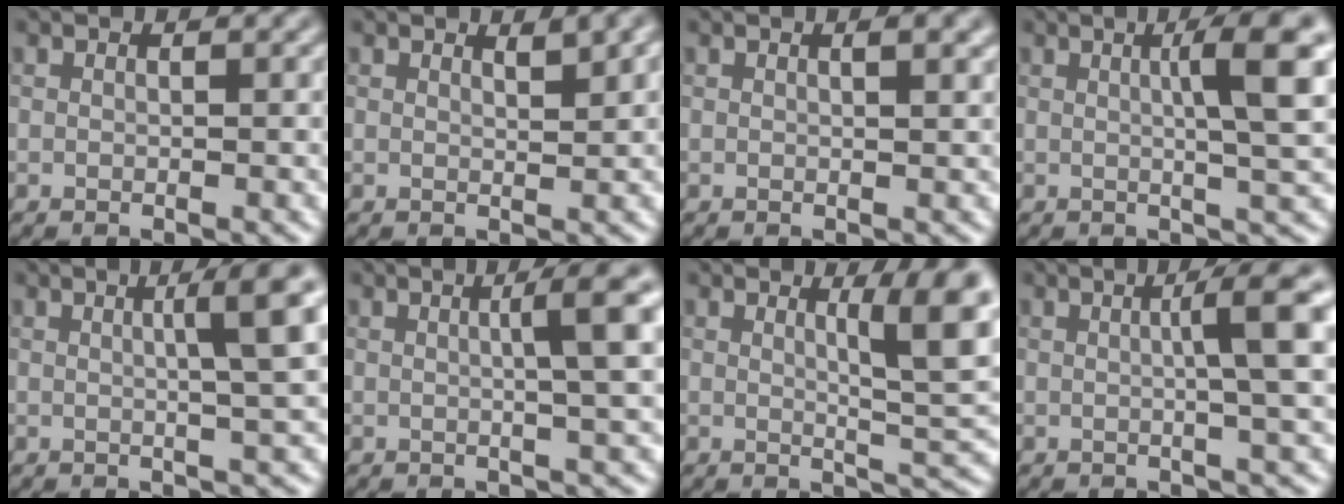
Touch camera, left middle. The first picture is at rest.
{"total": 2.1, "force": [1.4, 0.5, 1.5], "torque": [-0.012, 0.004, 0.020]}
{"total": 1.9, "force": [0.9, 0.6, 1.6], "torque": [-0.016, 0.003, 0.009]}
{"total": 6.1, "force": [1.2, 0.8, 5.9], "torque": [-0.080, 0.011, 0.019]}
{"total": 5.4, "force": [1.2, 0.9, 5.2], "torque": [-0.063, 0.017, 0.017]}
{"total": 5.2, "force": [0.9, 0.9, 5.1], "torque": [-0.062, 0.017, 0.012]}
{"total": 6.3, "force": [1.9, 1.2, 5.8], "torque": [-0.071, -0.005, 0.030]}
{"total": 5.8, "force": [0.8, 0.9, 5.7], "torque": [-0.072, 0.017, 0.011]}